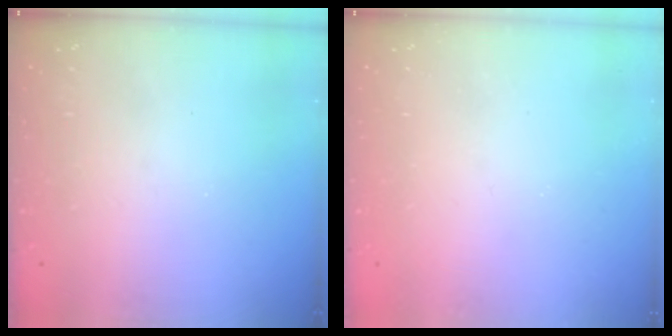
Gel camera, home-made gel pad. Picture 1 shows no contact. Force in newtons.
{"total": 0.0}